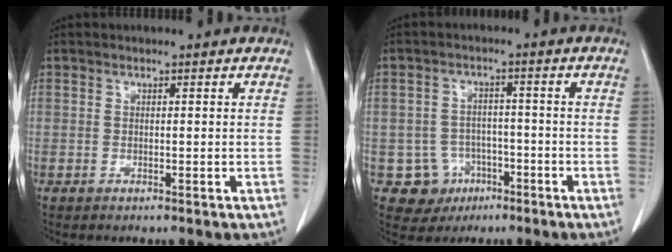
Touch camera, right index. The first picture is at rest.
{"total": 6.2, "force": [-2.5, 5.7, 0.5], "torque": [-0.004, 0.012, -0.031]}